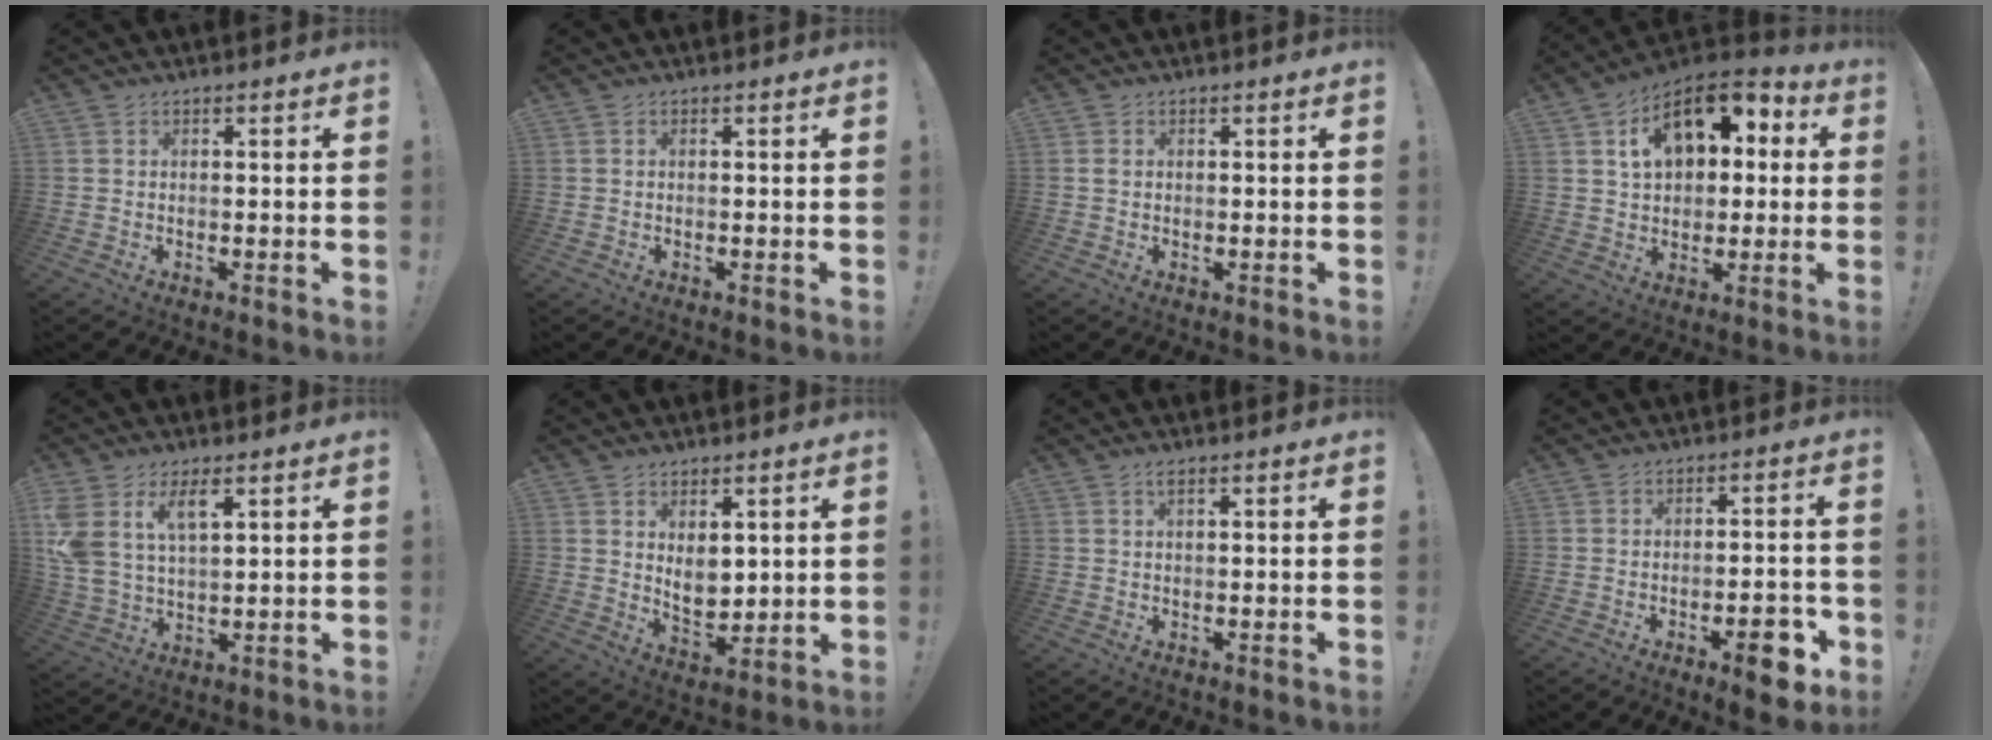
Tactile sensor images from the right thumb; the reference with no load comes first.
{"total": 0.0}
{"total": 1.0, "force": [0.2, 0.8, 0.5], "torque": [-0.012, 0.004, 0.003]}
{"total": 15.9, "force": [6.2, 10.4, 10.4], "torque": [-0.155, -0.015, 0.113]}
{"total": 9.5, "force": [5.3, 4.8, 6.3], "torque": [-0.135, -0.019, 0.099]}
{"total": 7.2, "force": [3.4, 4.7, 4.3], "torque": [-0.062, -0.026, 0.063]}
{"total": 1.2, "force": [0.6, 0.2, 1.0], "torque": [-0.019, 0.001, 0.010]}
{"total": 8.8, "force": [-4.1, 3.2, 7.1], "torque": [-0.077, 0.014, -0.068]}